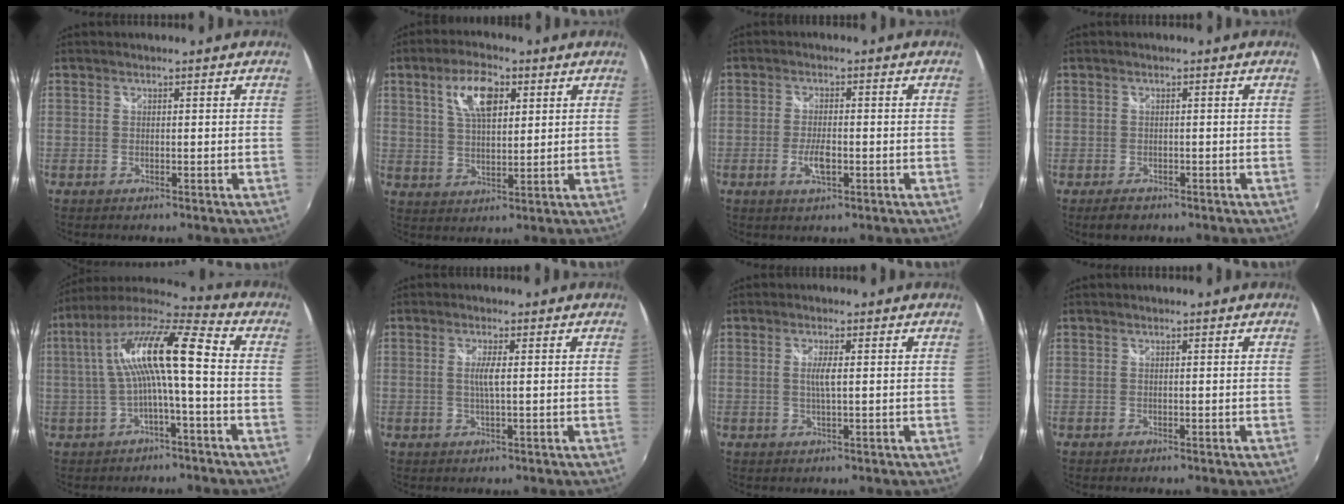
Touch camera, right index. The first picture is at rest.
{"total": 8.8, "force": [3.7, 3.9, 7.0], "torque": [-0.132, 0.015, 0.067]}
{"total": 2.3, "force": [-0.8, 1.0, 1.9], "torque": [-0.037, -0.004, -0.012]}
{"total": 2.6, "force": [-1.6, 1.9, 1.0], "torque": [-0.020, -0.004, -0.024]}
{"total": 14.2, "force": [-0.1, 2.1, 14.0], "torque": [-0.266, 0.023, -0.002]}
{"total": 2.8, "force": [0.2, 0.0, 2.7], "torque": [-0.052, -0.003, 0.002]}
{"total": 2.6, "force": [0.3, 0.1, 2.6], "torque": [-0.049, -0.003, 0.003]}
{"total": 0.0}